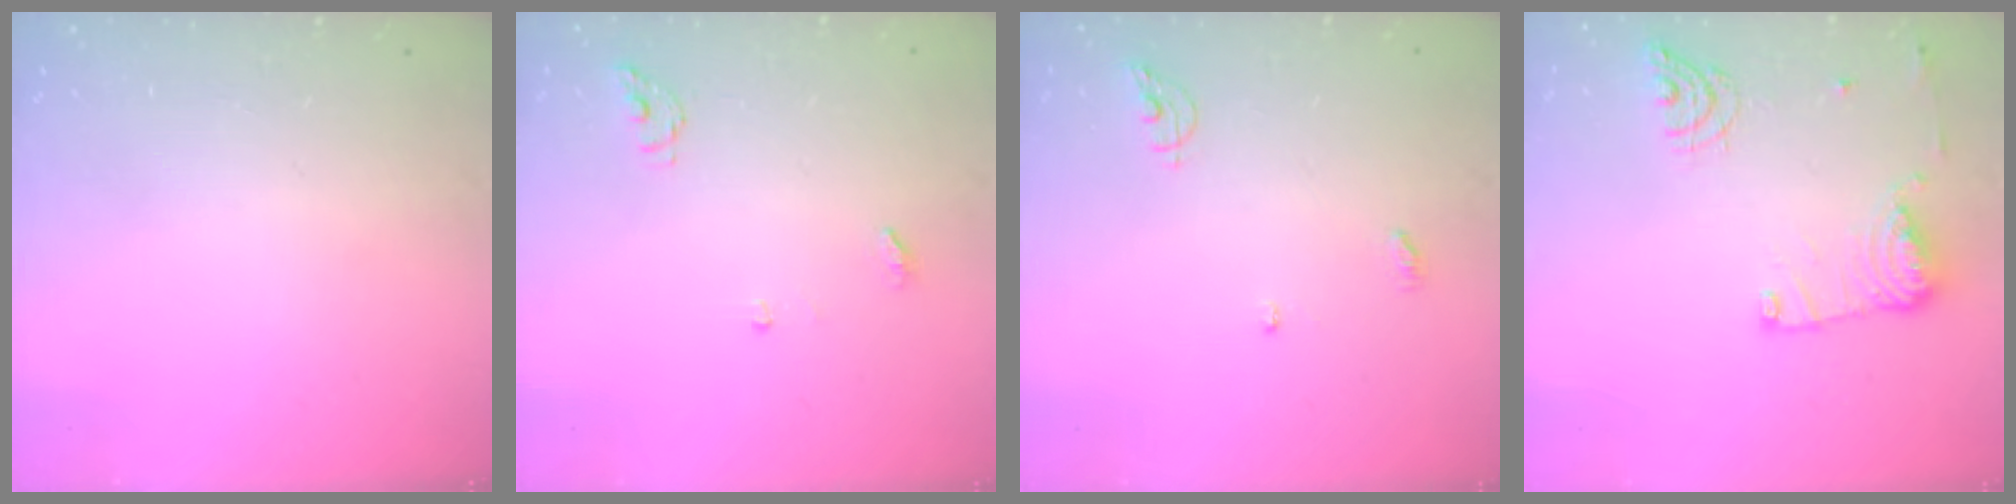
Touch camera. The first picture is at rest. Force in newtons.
{"total": 4.4, "press": 4.3, "slide": 0.5}
{"total": 6.3, "press": 6.3, "slide": 0.2}
{"total": 13.4, "press": 13.4, "slide": 0.6}